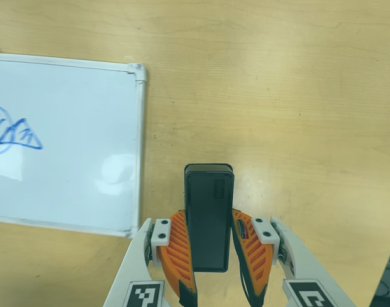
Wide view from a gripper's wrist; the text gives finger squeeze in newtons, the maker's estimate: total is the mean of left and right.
{"total": 5.4, "left": 3.8, "right": 7.1}